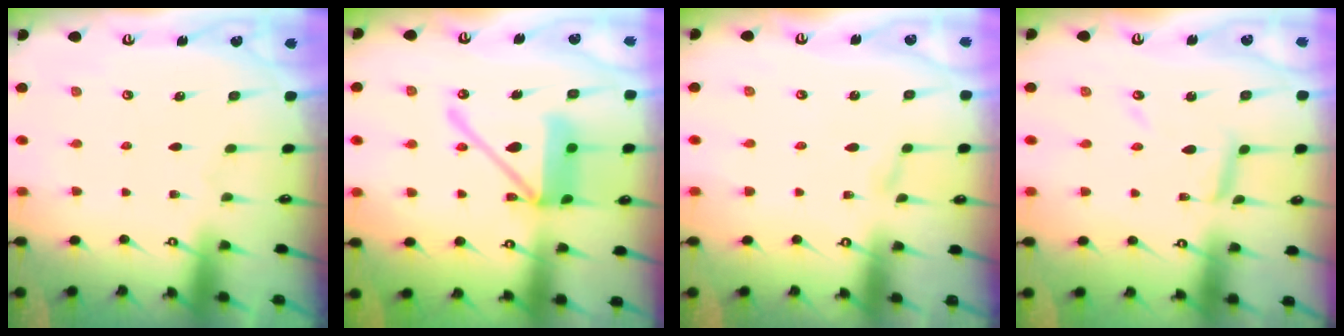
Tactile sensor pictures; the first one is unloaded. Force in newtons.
{"total": 16.2, "press": 16.1, "slide": 1.9}
{"total": 0.9, "press": 0.9, "slide": 0.1}
{"total": 7.3, "press": 7.3, "slide": 0.2}